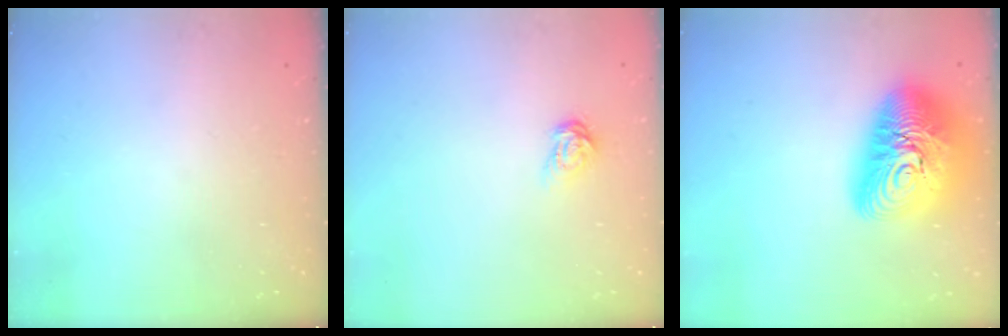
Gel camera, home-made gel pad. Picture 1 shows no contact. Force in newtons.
{"total": 3.9, "press": 3.9, "slide": 0.4}
{"total": 21.9, "press": 21.8, "slide": 1.9}